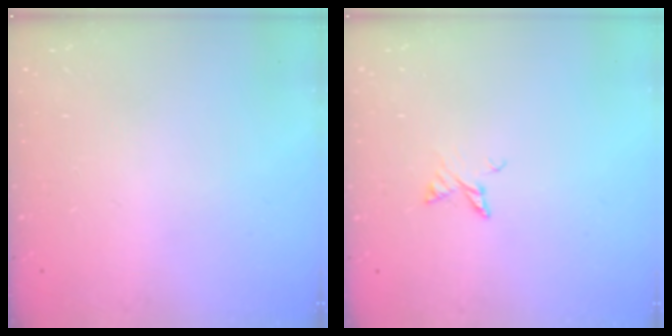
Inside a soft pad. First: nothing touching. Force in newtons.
{"total": 3.5, "press": 3.5, "slide": 0.3}